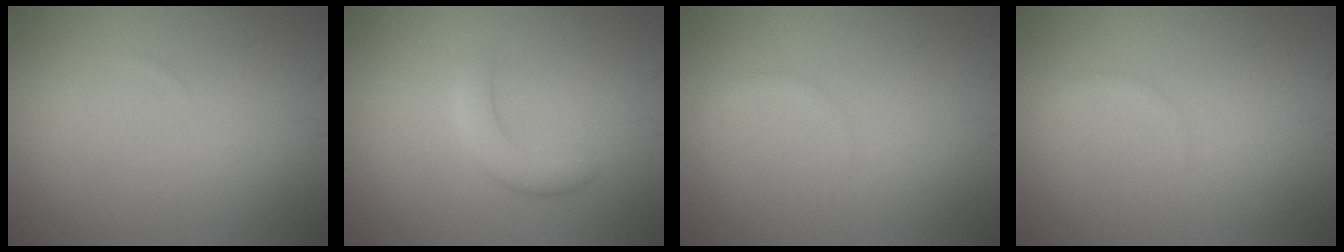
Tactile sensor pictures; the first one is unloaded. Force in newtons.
{"total": 2.6, "press": 2.6, "slide": 0.1}
{"total": 0.6, "press": 0.6, "slide": 0.1}
{"total": 0.6, "press": 0.6, "slide": 0.1}